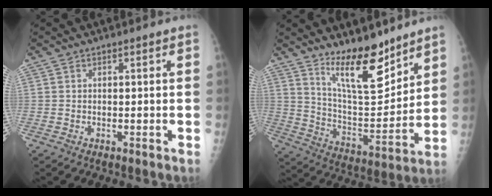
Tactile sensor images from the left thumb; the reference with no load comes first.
{"total": 14.2, "force": [10.7, 4.3, 8.3], "torque": [-0.104, -0.092, 0.194]}